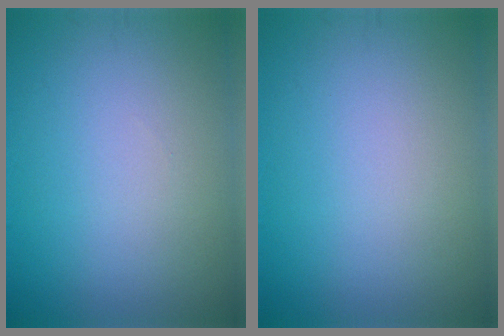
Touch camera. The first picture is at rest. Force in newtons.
{"total": 0.0}